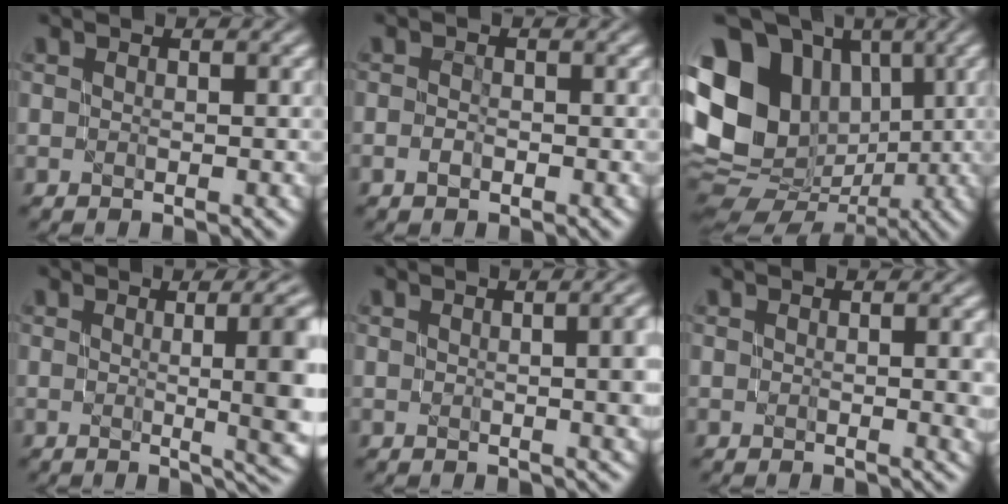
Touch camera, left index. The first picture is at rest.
{"total": 0.8, "force": [-0.6, 0.5, 0.4], "torque": [-0.009, 0.002, -0.013]}
{"total": 16.5, "force": [1.6, 13.0, 10.0], "torque": [-0.211, 0.020, 0.035]}
{"total": 11.2, "force": [0.7, 3.9, 10.5], "torque": [-0.073, 0.018, 0.003]}
{"total": 5.6, "force": [0.7, 2.3, 5.1], "torque": [-0.034, 0.011, 0.013]}
{"total": 2.1, "force": [0.1, 0.5, 2.0], "torque": [-0.028, -0.003, 0.003]}